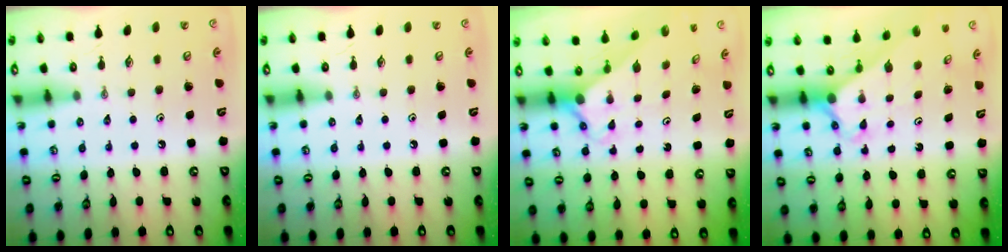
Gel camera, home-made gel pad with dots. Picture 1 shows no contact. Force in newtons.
{"total": 0.0}
{"total": 2.2, "press": 2.2, "slide": 0.2}
{"total": 2.6, "press": 2.6, "slide": 0.2}